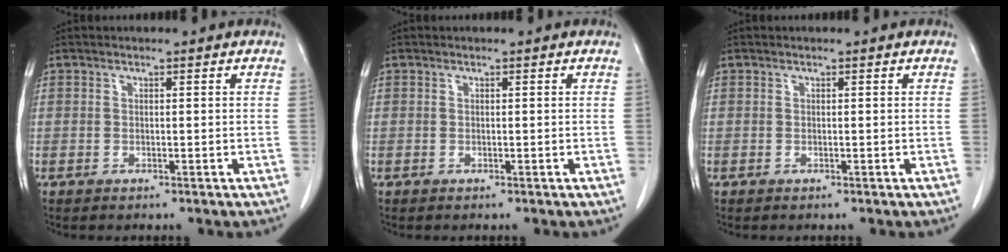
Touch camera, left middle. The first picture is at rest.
{"total": 0.0}
{"total": 0.0}